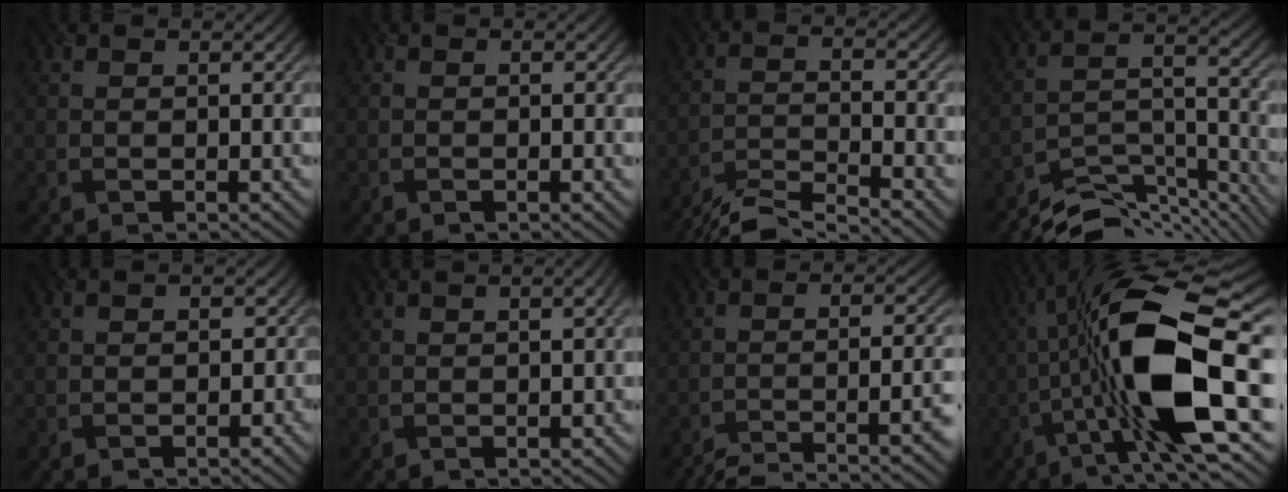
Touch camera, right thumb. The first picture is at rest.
{"total": 0.7, "force": [-0.3, 0.2, 0.6], "torque": [-0.009, 0.000, -0.004]}
{"total": 7.3, "force": [-6.3, 1.0, 3.4], "torque": [-0.059, -0.002, -0.121]}
{"total": 9.5, "force": [-8.2, 2.5, 4.1], "torque": [-0.068, -0.006, -0.150]}
{"total": 1.2, "force": [-0.8, 1.0, 0.2], "torque": [0.006, -0.002, -0.012]}
{"total": 1.9, "force": [-0.2, 0.5, 1.8], "torque": [-0.019, 0.002, -0.004]}
{"total": 11.2, "force": [-8.5, 1.9, 7.0], "torque": [-0.091, 0.016, -0.128]}
{"total": 18.3, "force": [-2.5, 5.9, 17.2], "torque": [-0.320, 0.020, -0.056]}